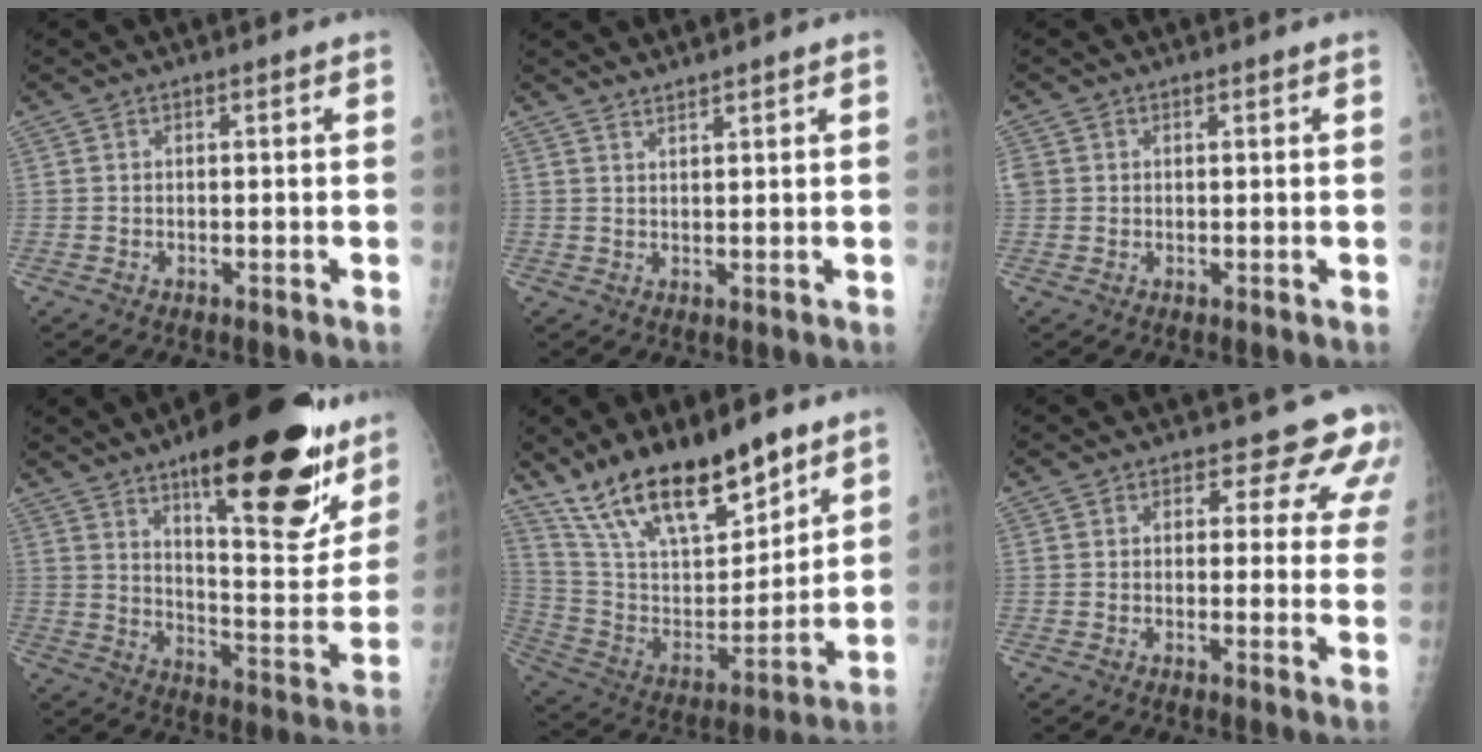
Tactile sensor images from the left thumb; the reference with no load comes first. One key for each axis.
{"total": 1.8, "fx": 1.7, "fy": -0.2, "fz": 0.7, "tx": -0.008, "ty": -0.011, "tz": 0.032}
{"total": 2.0, "fx": 0.4, "fy": 1.9, "fz": 0.7, "tx": -0.005, "ty": 0.001, "tz": 0.011}
{"total": 28.4, "fx": 16.2, "fy": 8.6, "fz": 21.7, "tx": -0.260, "ty": -0.068, "tz": 0.238}
{"total": 22.9, "fx": 16.0, "fy": 8.5, "fz": 14.0, "tx": -0.200, "ty": -0.065, "tz": 0.292}
{"total": 8.3, "fx": 6.2, "fy": 4.5, "fz": 3.2, "tx": 0.012, "ty": -0.028, "tz": 0.051}